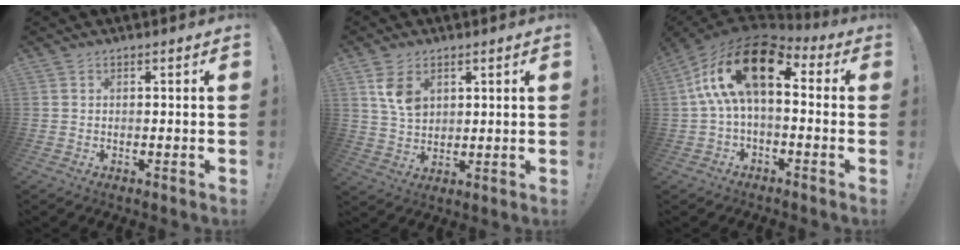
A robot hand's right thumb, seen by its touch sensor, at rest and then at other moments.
{"total": 8.4, "force": [3.7, 5.7, 4.9], "torque": [-0.068, -0.010, 0.071]}
{"total": 18.7, "force": [5.3, 8.9, 15.6], "torque": [-0.275, -0.009, 0.101]}